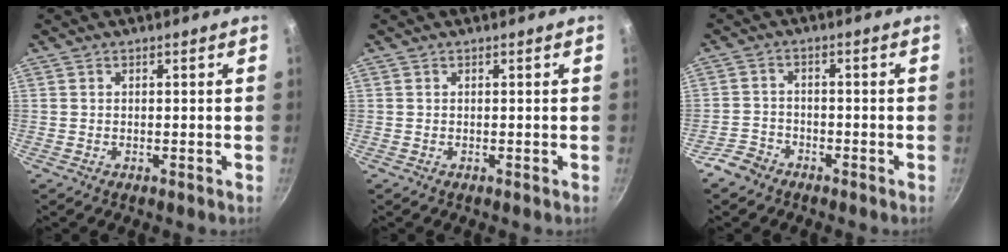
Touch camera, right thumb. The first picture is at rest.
{"total": 0.0}
{"total": 3.6, "force": [-2.8, 2.1, 0.5], "torque": [-0.003, 0.014, -0.059]}